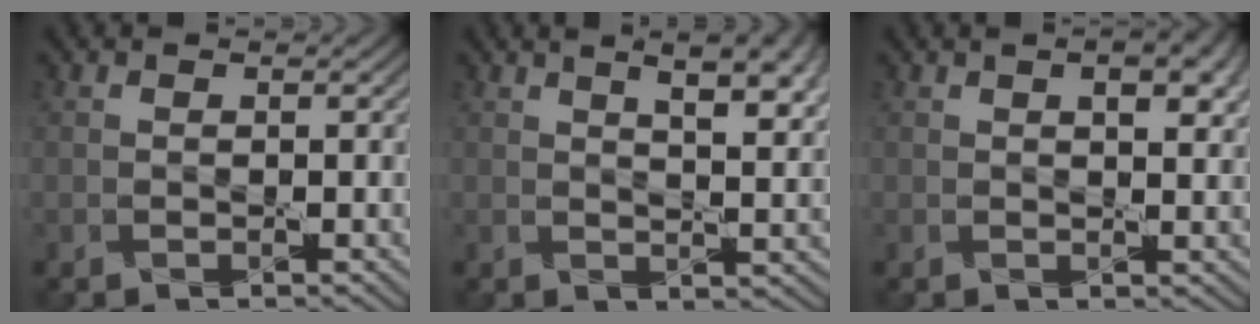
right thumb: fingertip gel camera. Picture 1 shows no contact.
{"total": 8.4, "force": [4.1, 2.8, 6.8], "torque": [-0.085, 0.014, 0.054]}
{"total": 4.6, "force": [2.0, 1.7, 3.8], "torque": [-0.061, 0.002, 0.030]}